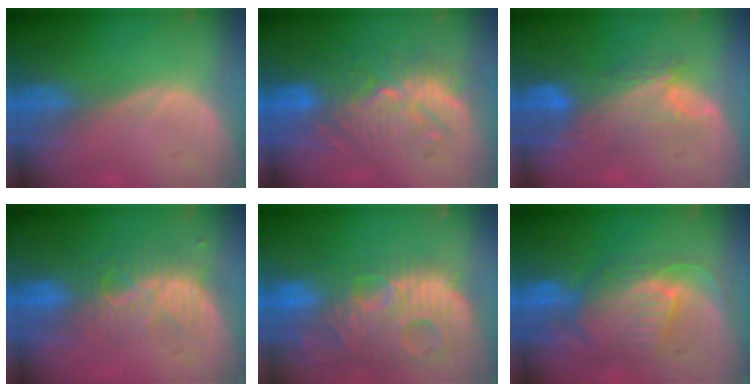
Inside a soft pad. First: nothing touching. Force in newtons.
{"total": 9.0, "press": 8.9, "slide": 1.6}
{"total": 8.6, "press": 7.8, "slide": 3.6}
{"total": 8.1, "press": 7.2, "slide": 3.8}
{"total": 14.5, "press": 12.5, "slide": 7.3}
{"total": 10.2, "press": 9.2, "slide": 4.4}